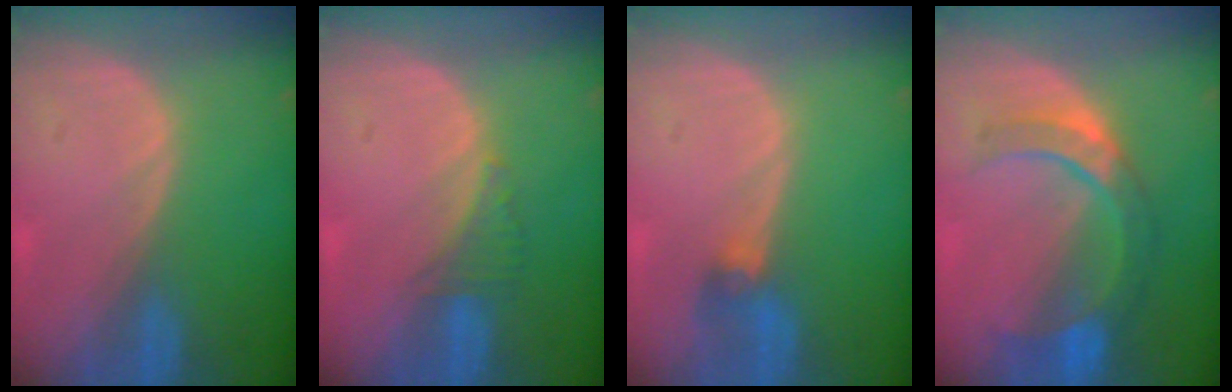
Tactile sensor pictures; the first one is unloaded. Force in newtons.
{"total": 2.3, "press": 2.2, "slide": 0.7}
{"total": 2.8, "press": 2.6, "slide": 1.0}
{"total": 7.3, "press": 7.2, "slide": 0.8}